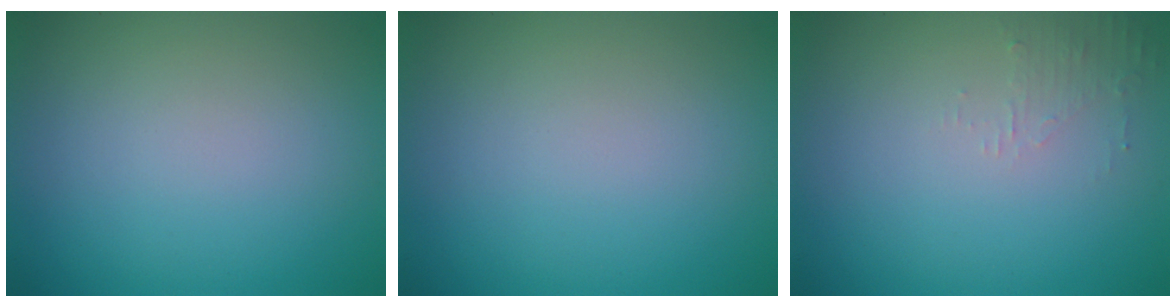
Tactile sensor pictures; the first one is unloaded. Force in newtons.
{"total": 0.0}
{"total": 1.3, "press": 1.2, "slide": 0.3}